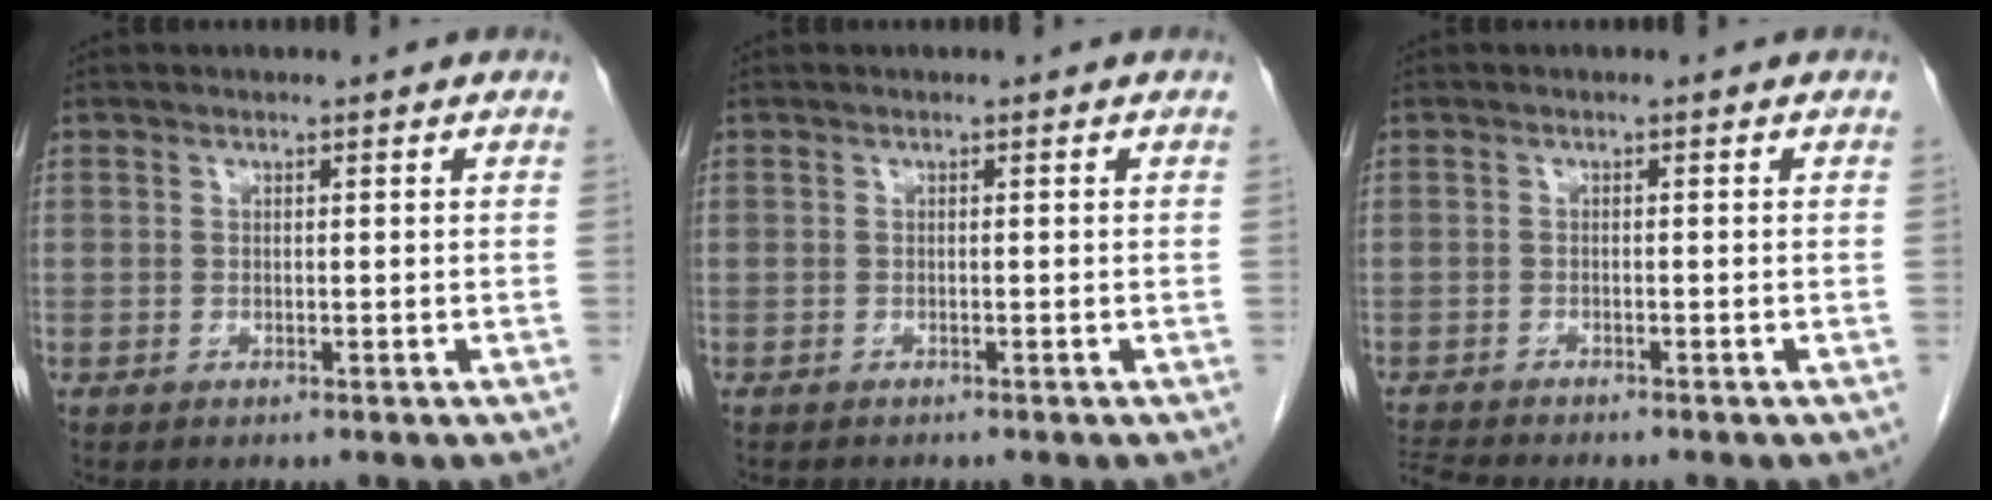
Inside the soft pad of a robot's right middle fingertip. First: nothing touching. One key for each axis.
{"total": 0.9, "fx": -0.9, "fy": 0.2, "fz": 0.1, "tx": -0.011, "ty": -0.004, "tz": -0.013}
{"total": 3.1, "fx": -3.1, "fy": -0.4, "fz": 0.4, "tx": -0.014, "ty": -0.018, "tz": -0.056}